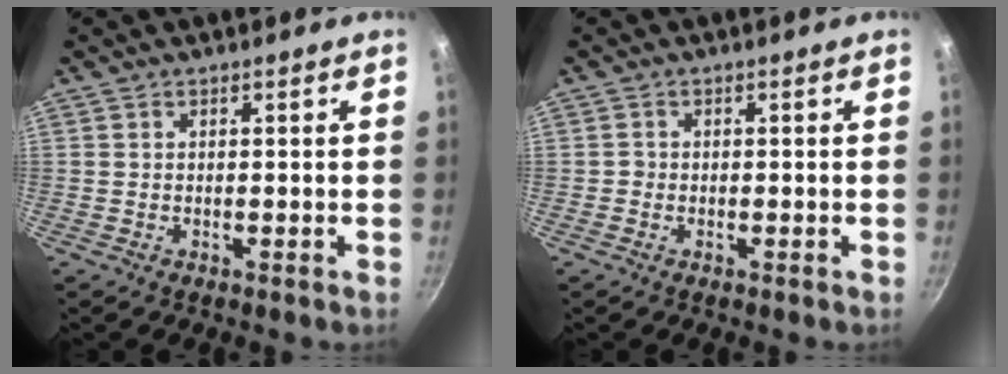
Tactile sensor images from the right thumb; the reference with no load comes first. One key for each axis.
{"total": 0.8, "fx": -0.3, "fy": 0.7, "fz": 0.1, "tx": 0.001, "ty": 0.002, "tz": -0.009}